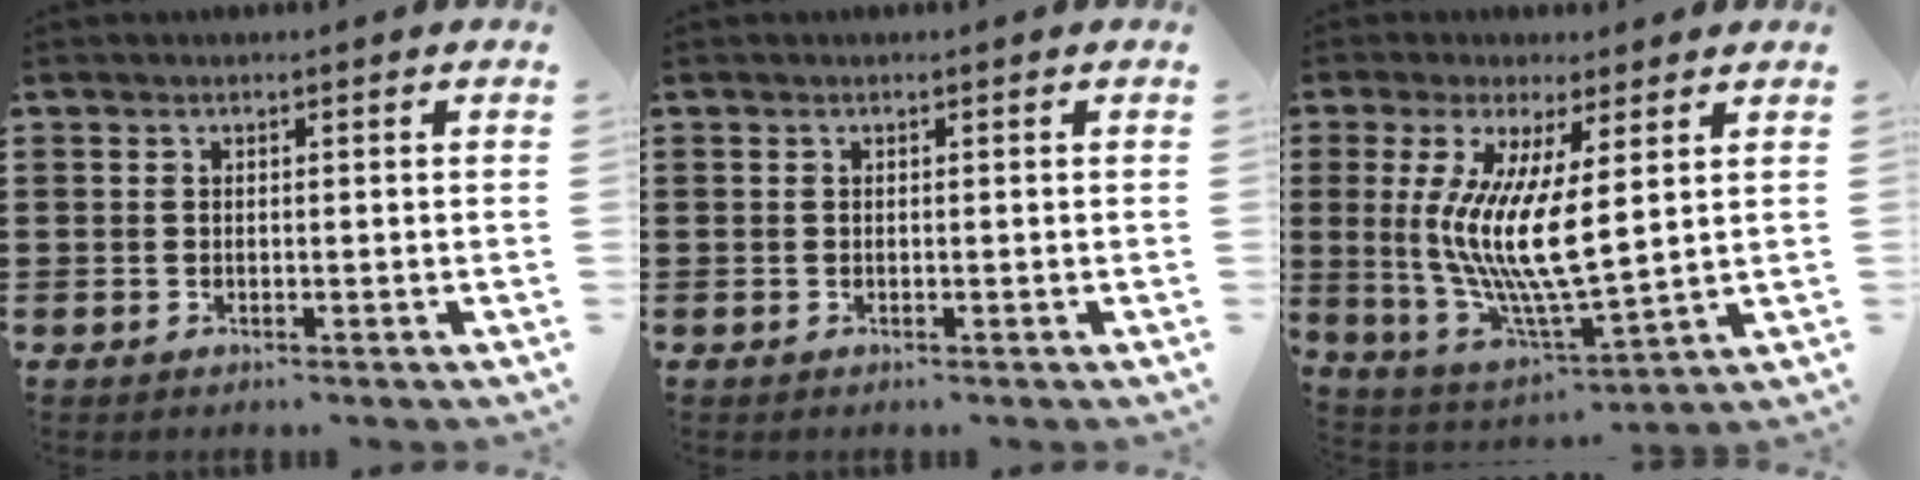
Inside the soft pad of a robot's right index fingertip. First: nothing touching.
{"total": 0.0}
{"total": 9.9, "force": [2.2, 2.0, 9.4], "torque": [-0.198, -0.019, 0.040]}